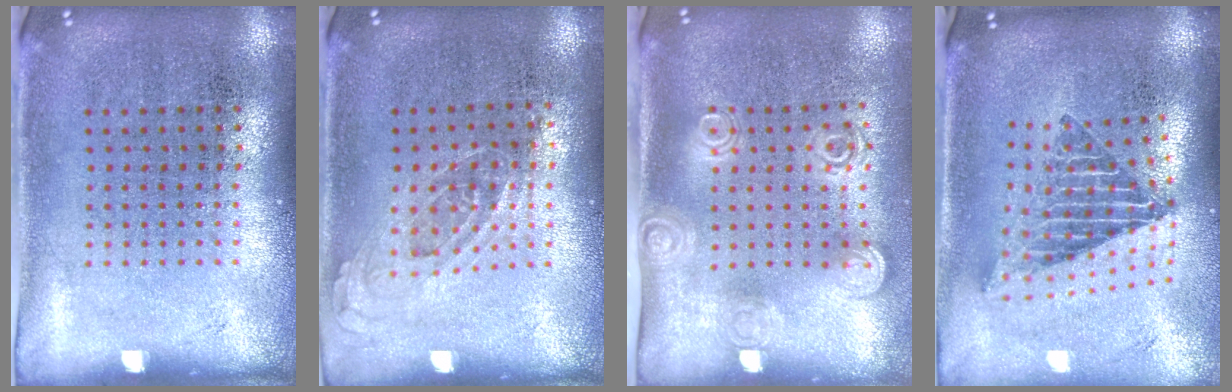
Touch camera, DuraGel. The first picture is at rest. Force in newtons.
{"total": 0.7, "press": 0.7, "slide": 0.3}
{"total": 1.7, "press": 1.3, "slide": 1.1}
{"total": 2.2, "press": 1.6, "slide": 1.6}